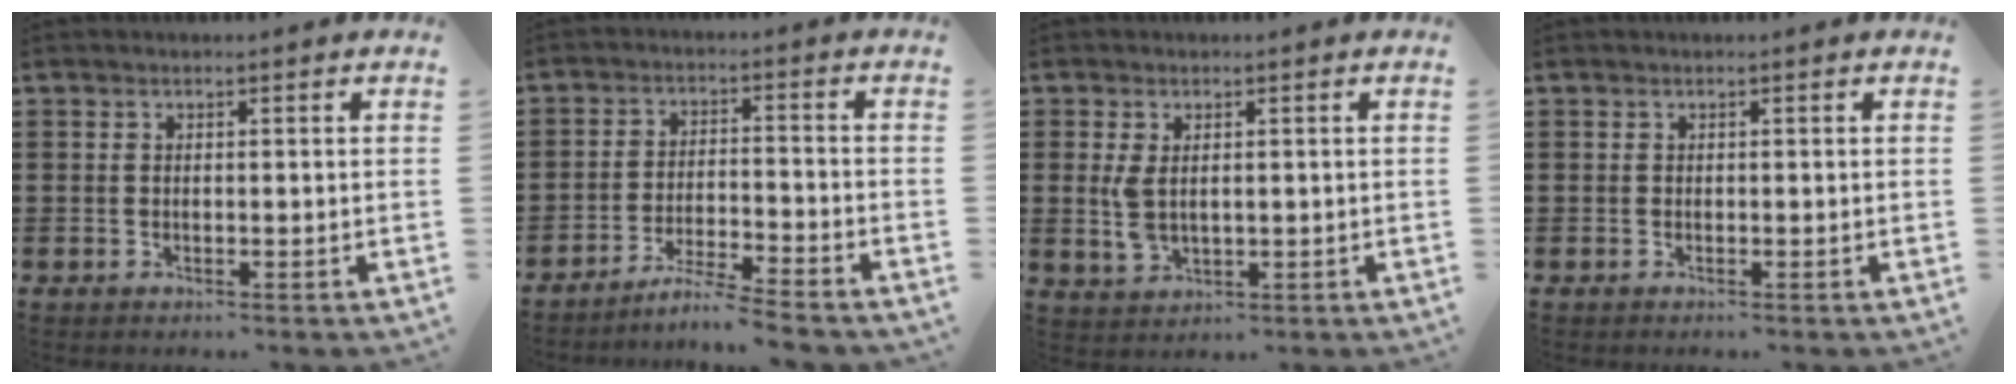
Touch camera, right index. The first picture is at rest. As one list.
[{"total": 5.1, "force": [-4.8, -0.6, 1.6], "torque": [-0.036, -0.009, -0.096]}, {"total": 3.6, "force": [0.3, 2.0, 3.0], "torque": [-0.076, 0.002, 0.001]}, {"total": 0.0}]